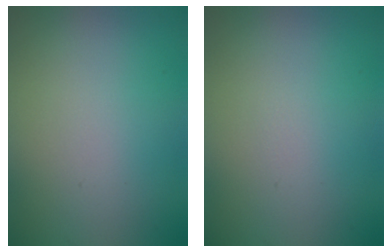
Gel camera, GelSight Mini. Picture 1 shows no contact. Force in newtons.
{"total": 0.0}